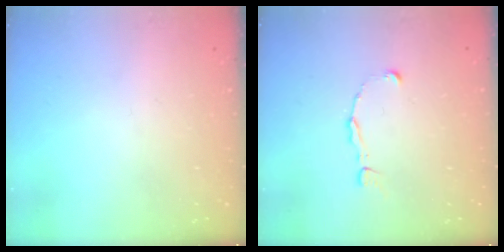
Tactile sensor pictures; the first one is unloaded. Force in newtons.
{"total": 1.2, "press": 1.2, "slide": 0.1}